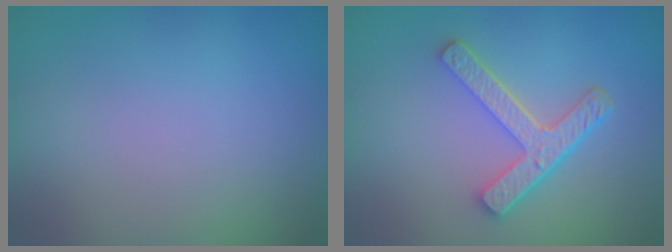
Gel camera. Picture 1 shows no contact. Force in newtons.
{"total": 4.3, "press": 3.3, "slide": 2.8}